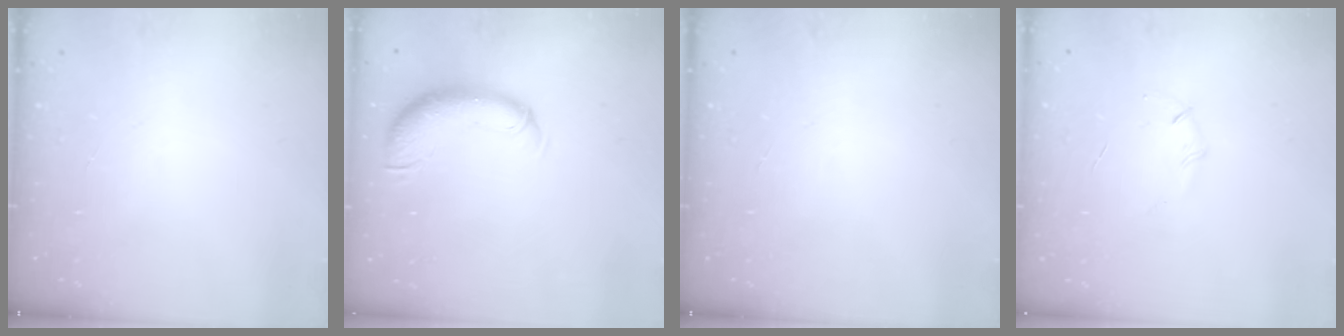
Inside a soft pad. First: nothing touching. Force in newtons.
{"total": 10.9, "press": 10.6, "slide": 2.3}
{"total": 0.0}
{"total": 3.7, "press": 3.6, "slide": 1.1}